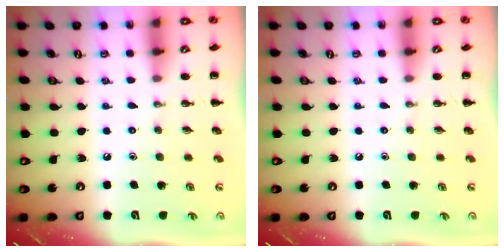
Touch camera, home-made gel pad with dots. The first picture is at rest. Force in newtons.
{"total": 0.0}